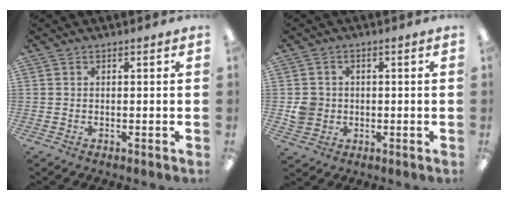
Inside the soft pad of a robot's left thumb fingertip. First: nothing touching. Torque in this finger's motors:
{"motor_torque": [-0.15, 0.21, 0.04, -0.05, 0.01]}